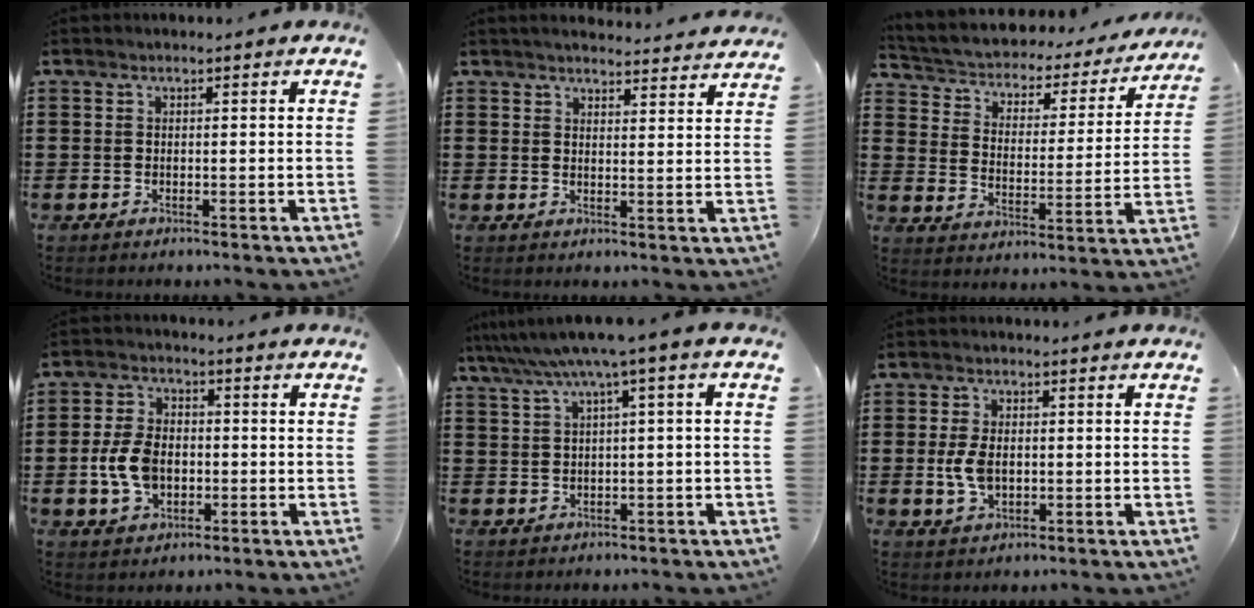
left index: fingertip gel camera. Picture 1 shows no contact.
{"total": 3.2, "force": [3.1, -0.3, 0.4], "torque": [-0.009, -0.019, 0.054]}
{"total": 2.5, "force": [2.4, 0.9, -0.1], "torque": [-0.018, -0.026, 0.028]}
{"total": 7.4, "force": [-1.2, 4.9, 5.3], "torque": [-0.132, 0.003, -0.028]}
{"total": 4.9, "force": [1.7, -0.5, 4.6], "torque": [-0.090, -0.017, 0.024]}
{"total": 4.9, "force": [-0.1, 2.9, 4.0], "torque": [-0.107, -0.003, -0.009]}